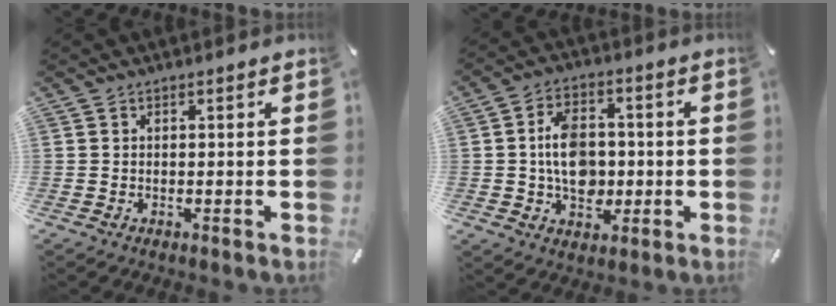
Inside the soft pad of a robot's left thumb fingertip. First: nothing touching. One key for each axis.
{"total": 10.3, "fx": -0.4, "fy": 7.6, "fz": 6.9, "tx": -0.122, "ty": 0.009, "tz": -0.008}